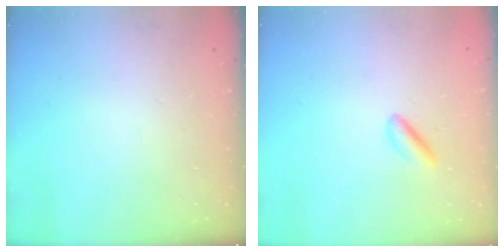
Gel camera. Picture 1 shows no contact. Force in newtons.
{"total": 2.6, "press": 2.5, "slide": 1.0}